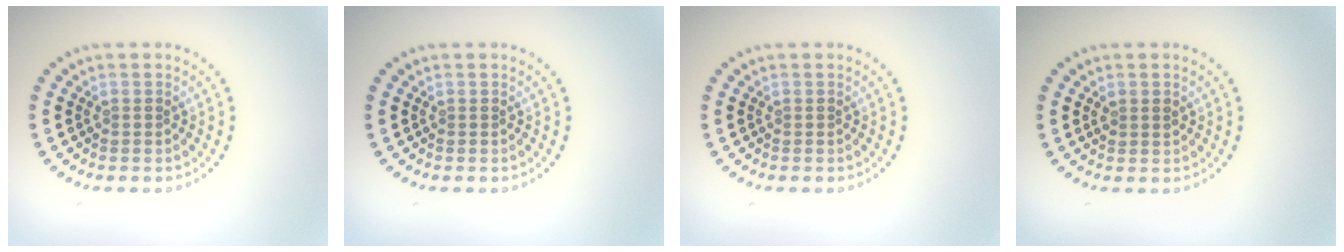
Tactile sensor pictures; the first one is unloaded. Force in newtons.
{"total": 0.0}
{"total": 0.0}
{"total": 1.0, "press": 0.9, "slide": 0.4}